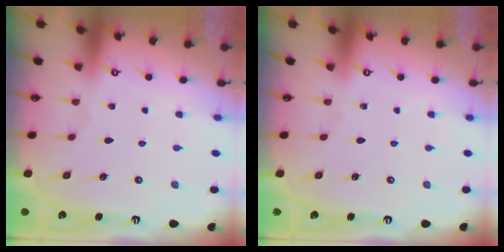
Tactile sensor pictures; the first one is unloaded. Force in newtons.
{"total": 0.0}